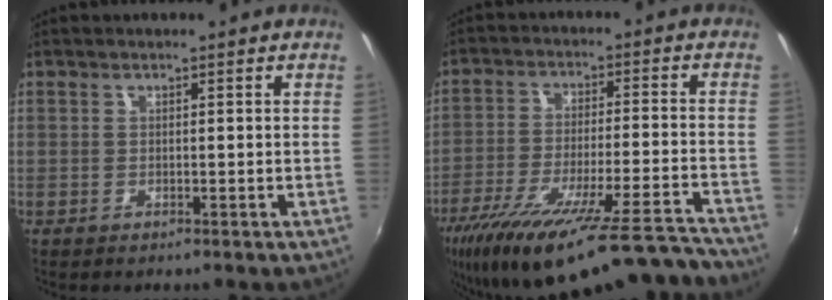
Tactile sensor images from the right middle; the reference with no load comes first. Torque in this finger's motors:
{"motor_torque": [1.09, -1.05, 0.69, 0.21]}